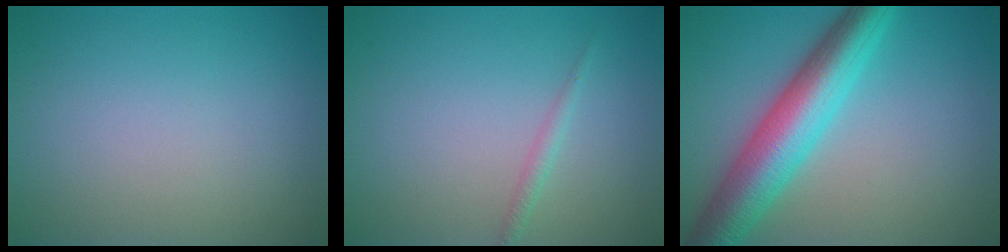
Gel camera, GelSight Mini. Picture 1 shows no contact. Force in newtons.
{"total": 1.0, "press": 1.0, "slide": 0.1}
{"total": 8.2, "press": 8.2, "slide": 0.2}